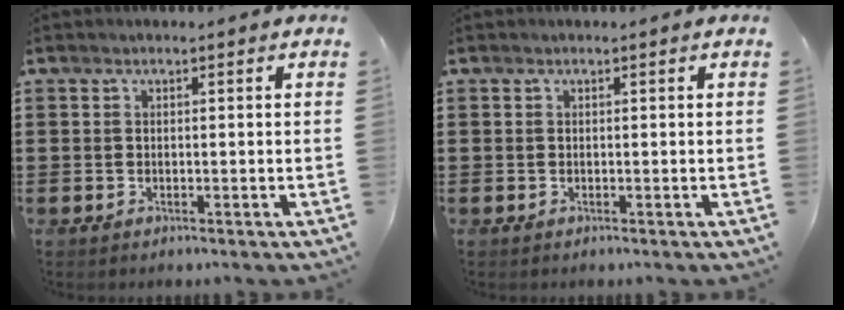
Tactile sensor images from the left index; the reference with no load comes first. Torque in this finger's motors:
{"motor_torque": [0.03, 0.03, 0.00, 0.00]}